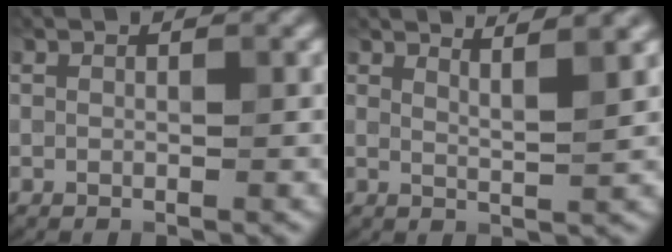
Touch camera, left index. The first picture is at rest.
{"total": 2.2, "force": [2.1, 0.0, 0.6], "torque": [0.004, 0.006, 0.017]}